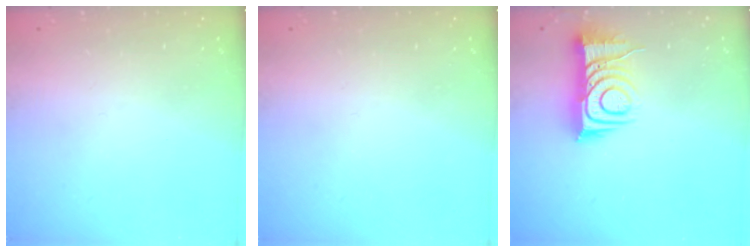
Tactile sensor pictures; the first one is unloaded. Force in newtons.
{"total": 0.0}
{"total": 10.6, "press": 10.6, "slide": 0.9}